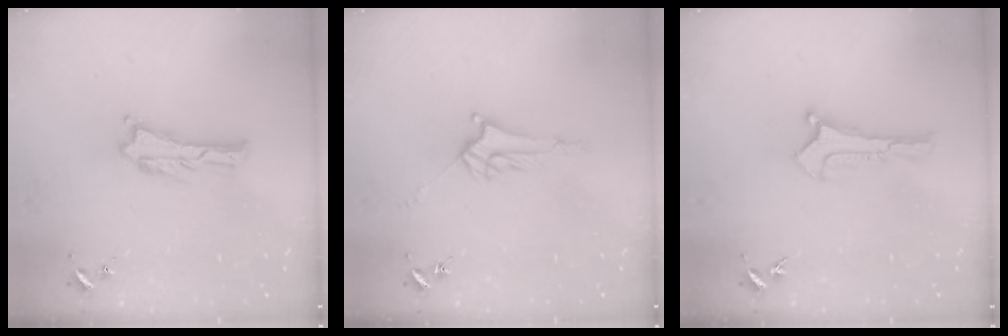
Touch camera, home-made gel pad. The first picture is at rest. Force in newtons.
{"total": 3.0, "press": 3.0, "slide": 0.3}
{"total": 0.0}